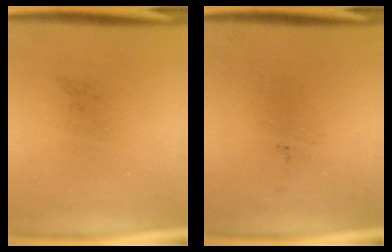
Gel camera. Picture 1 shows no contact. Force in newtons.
{"total": 0.0}